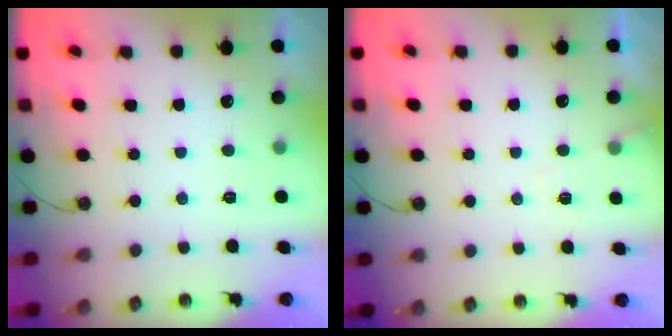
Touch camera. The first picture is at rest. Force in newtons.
{"total": 3.7, "press": 3.7, "slide": 0.5}